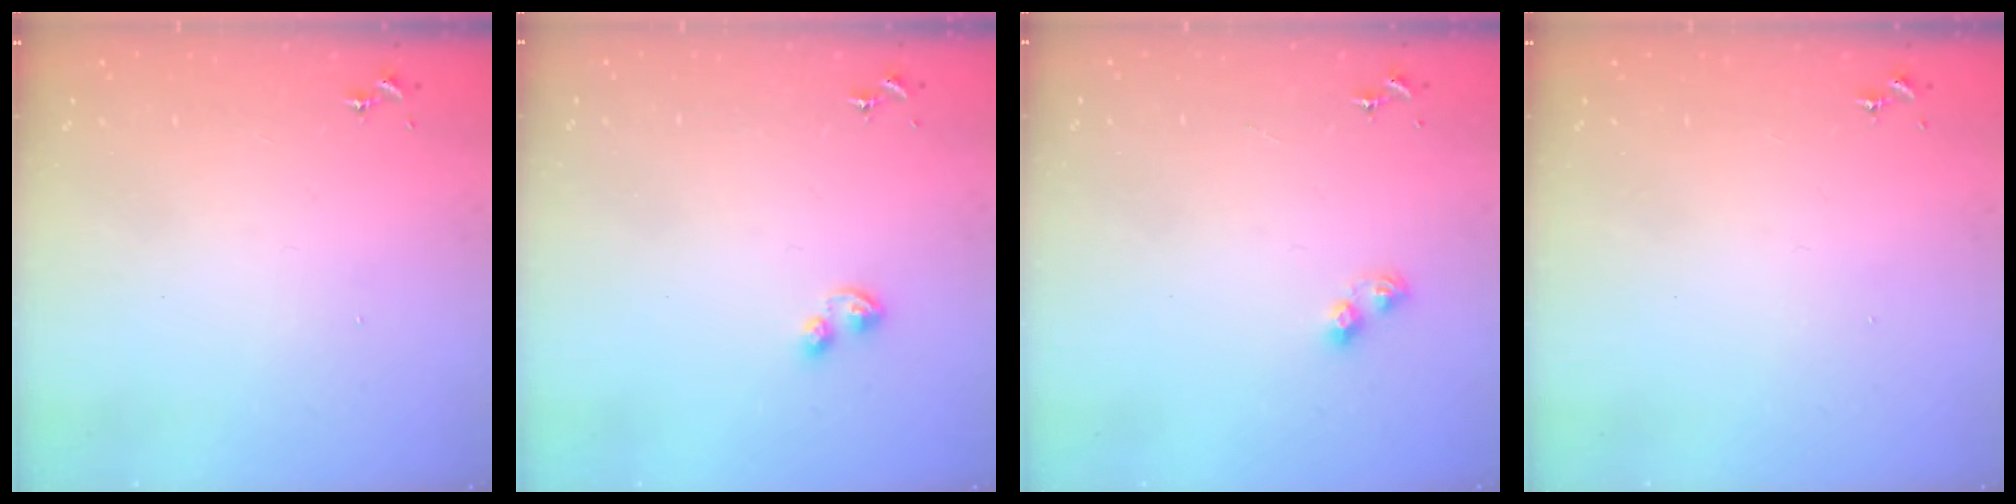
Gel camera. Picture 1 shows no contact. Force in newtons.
{"total": 3.4, "press": 3.4, "slide": 0.5}
{"total": 4.3, "press": 4.3, "slide": 0.5}
{"total": 0.0}